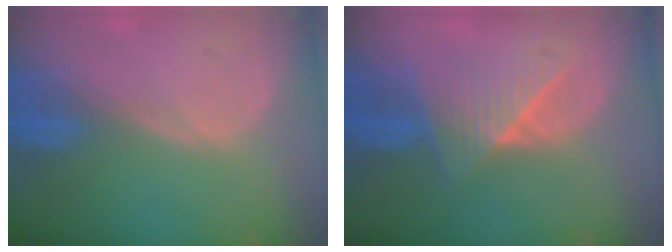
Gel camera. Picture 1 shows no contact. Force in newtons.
{"total": 6.5, "press": 6.3, "slide": 1.5}